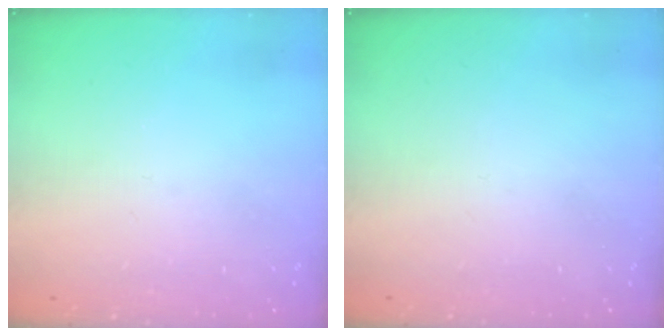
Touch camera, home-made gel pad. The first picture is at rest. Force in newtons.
{"total": 1.5, "press": 1.5, "slide": 0.1}